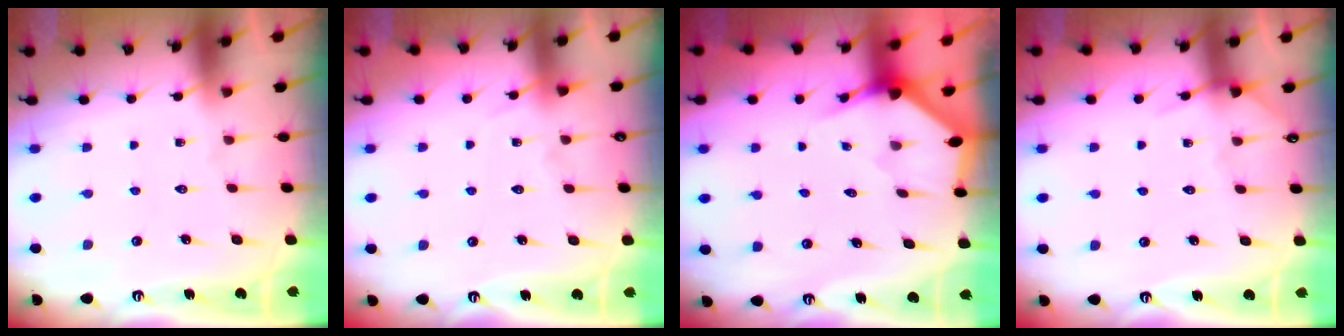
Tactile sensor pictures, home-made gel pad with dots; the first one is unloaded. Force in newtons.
{"total": 3.8, "press": 3.7, "slide": 0.5}
{"total": 2.3, "press": 2.3, "slide": 0.1}
{"total": 4.6, "press": 4.6, "slide": 0.5}